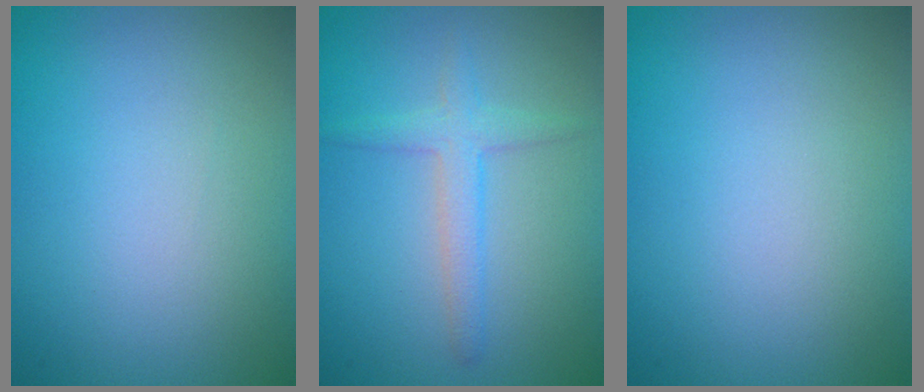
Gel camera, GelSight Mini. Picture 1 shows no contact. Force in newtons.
{"total": 2.3, "press": 2.3, "slide": 0.1}
{"total": 0.0}